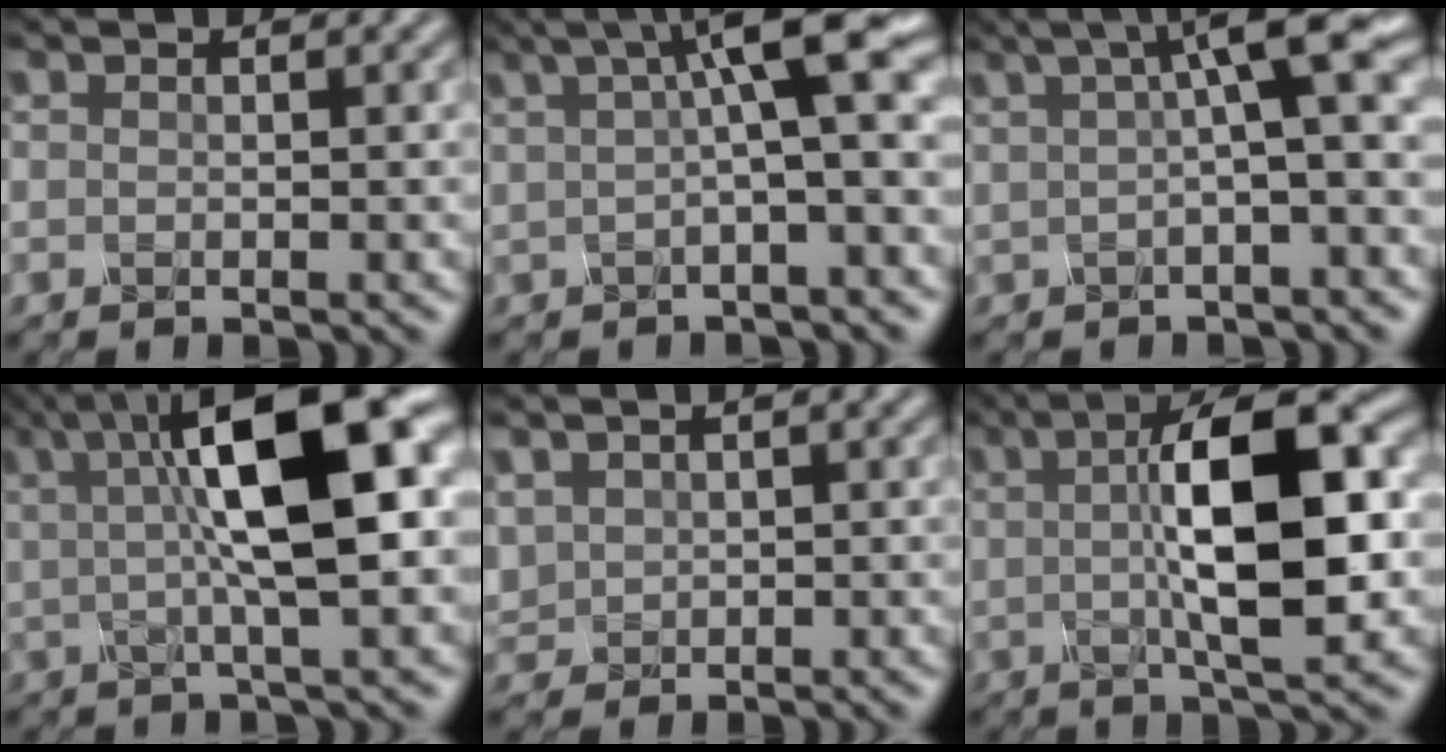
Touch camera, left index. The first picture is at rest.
{"total": 6.3, "force": [1.8, 1.1, 6.0], "torque": [-0.082, 0.020, 0.019]}
{"total": 5.7, "force": [1.5, 1.0, 5.4], "torque": [-0.075, 0.020, 0.018]}
{"total": 11.6, "force": [2.8, 2.9, 10.9], "torque": [-0.161, 0.020, 0.043]}
{"total": 2.0, "force": [0.9, 1.6, 0.6], "torque": [-0.021, 0.002, 0.021]}
{"total": 11.1, "force": [1.2, 3.2, 10.5], "torque": [-0.158, 0.012, 0.016]}